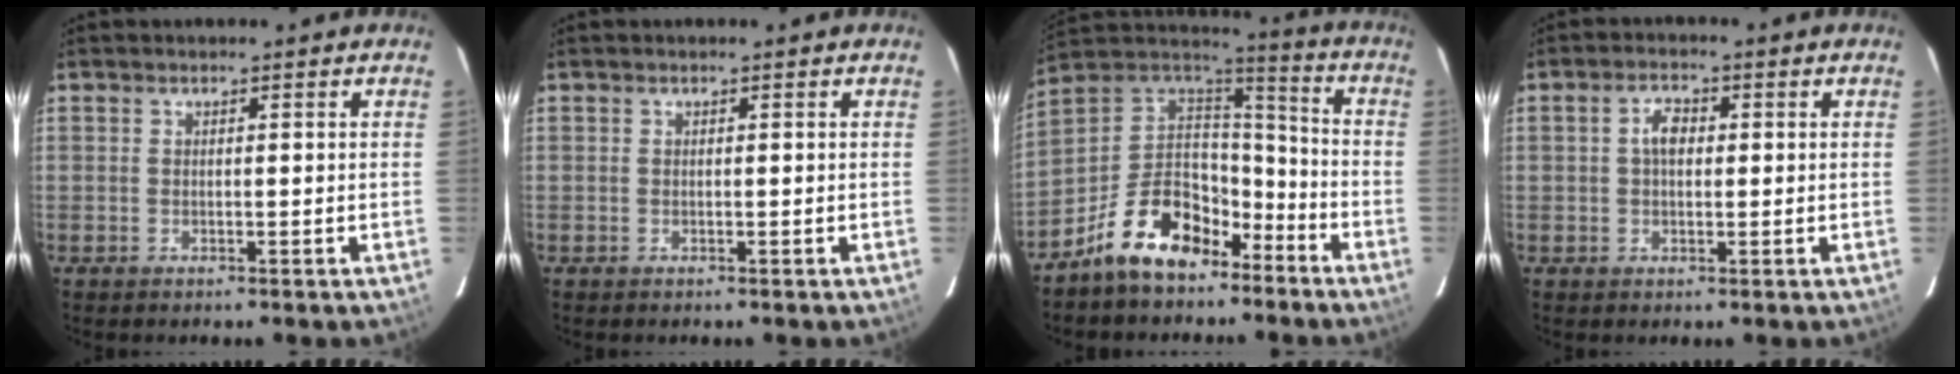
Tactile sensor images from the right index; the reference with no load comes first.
{"total": 0.0}
{"total": 16.9, "force": [-10.8, 9.1, 9.3], "torque": [-0.194, 0.037, -0.177]}
{"total": 3.3, "force": [0.4, 2.1, 2.5], "torque": [-0.047, 0.011, 0.007]}